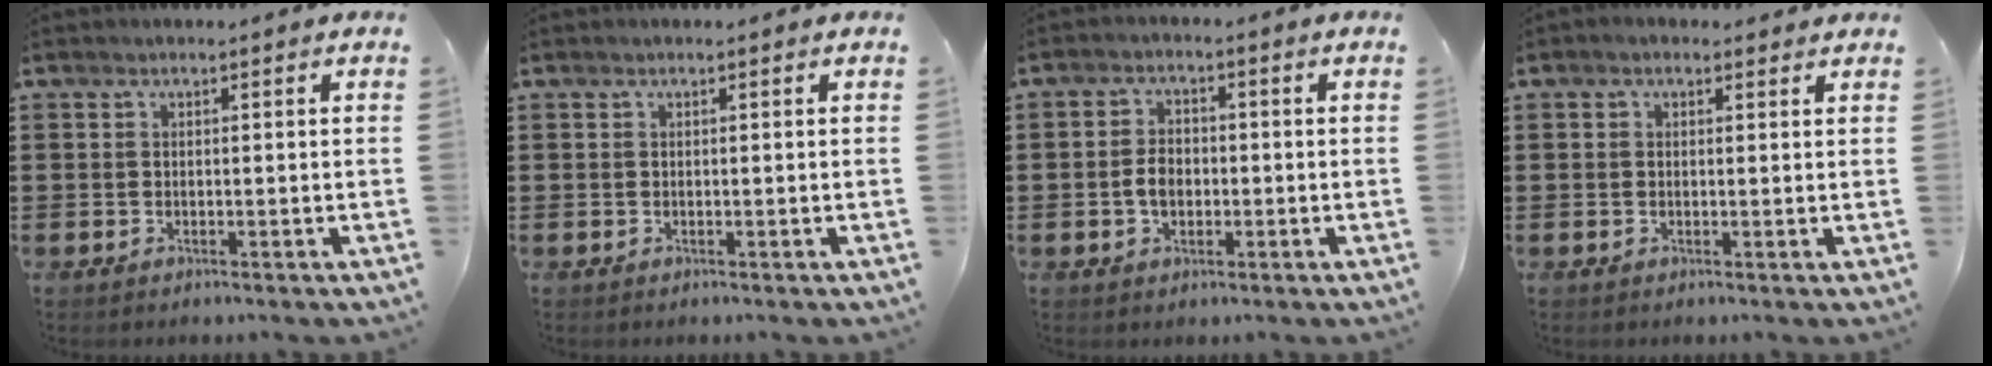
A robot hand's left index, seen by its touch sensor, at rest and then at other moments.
{"total": 0.0}
{"total": 3.6, "force": [-0.7, 2.4, 2.6], "torque": [-0.058, 0.001, -0.016]}
{"total": 0.9, "force": [0.5, 0.6, 0.5], "torque": [-0.011, 0.006, 0.008]}